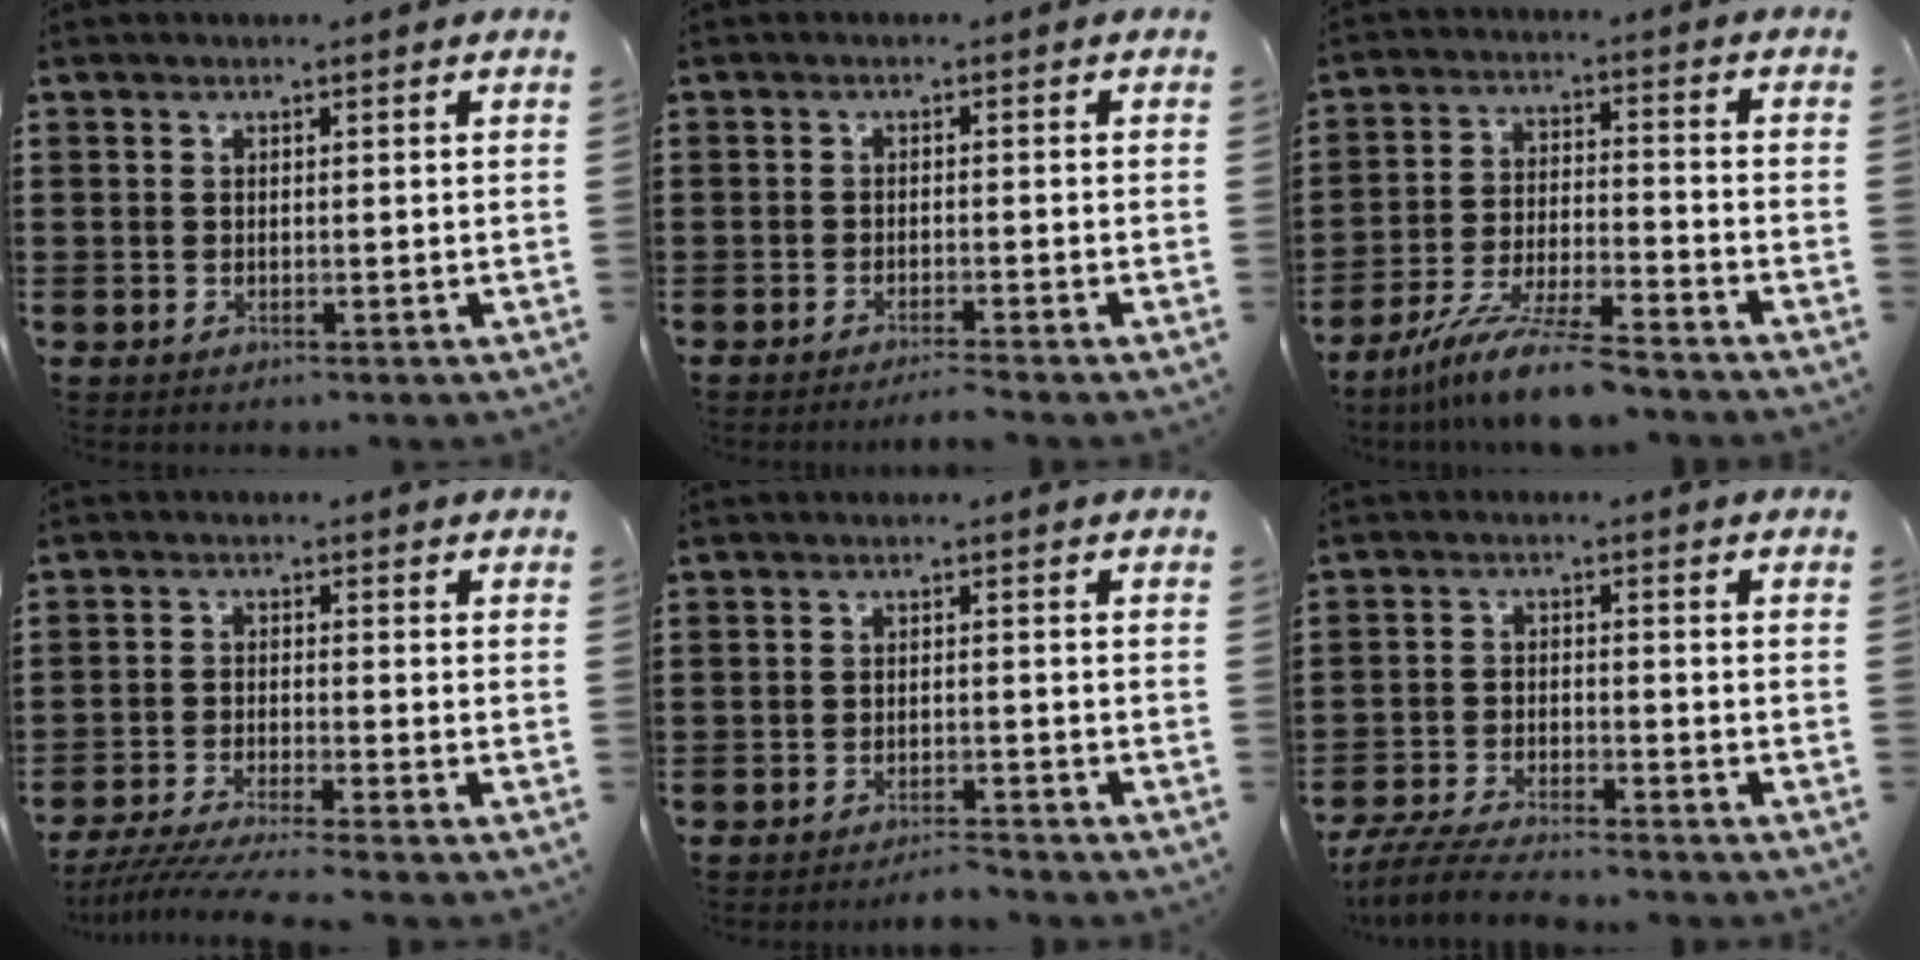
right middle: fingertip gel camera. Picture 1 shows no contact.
{"total": 1.8, "force": [-1.6, -0.3, 0.6], "torque": [-0.010, 0.001, -0.032]}
{"total": 10.2, "force": [-8.7, 0.2, 5.2], "torque": [-0.102, 0.004, -0.169]}
{"total": 4.3, "force": [-4.0, -0.5, 1.5], "torque": [-0.042, -0.018, -0.081]}
{"total": 2.5, "force": [-2.5, 0.0, 0.4], "torque": [-0.011, 0.002, -0.050]}
{"total": 5.4, "force": [-5.1, 0.2, 1.8], "torque": [-0.050, -0.012, -0.101]}